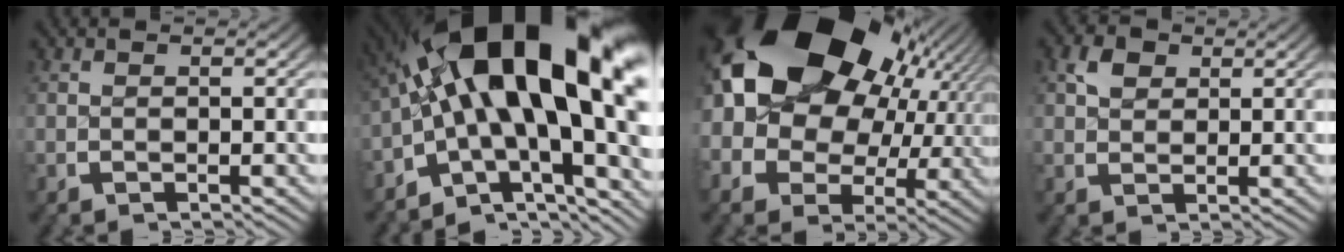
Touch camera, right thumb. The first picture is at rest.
{"total": 22.3, "force": [0.3, 13.1, 18.1], "torque": [-0.318, -0.026, 0.010]}
{"total": 18.5, "force": [3.9, 12.8, 12.7], "torque": [-0.264, -0.016, 0.069]}
{"total": 2.7, "force": [1.6, 1.7, 1.3], "torque": [-0.018, -0.002, 0.032]}